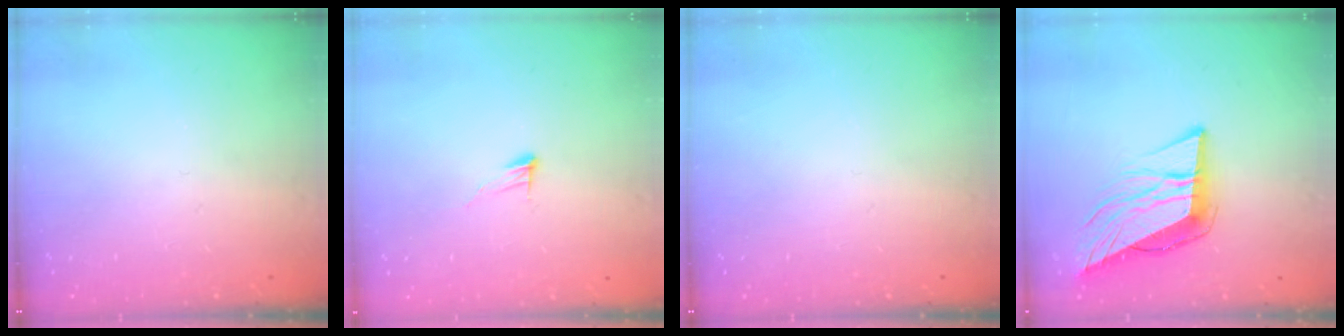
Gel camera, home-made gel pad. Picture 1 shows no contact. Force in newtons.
{"total": 5.2, "press": 5.1, "slide": 0.4}
{"total": 0.0}
{"total": 12.7, "press": 12.2, "slide": 3.4}